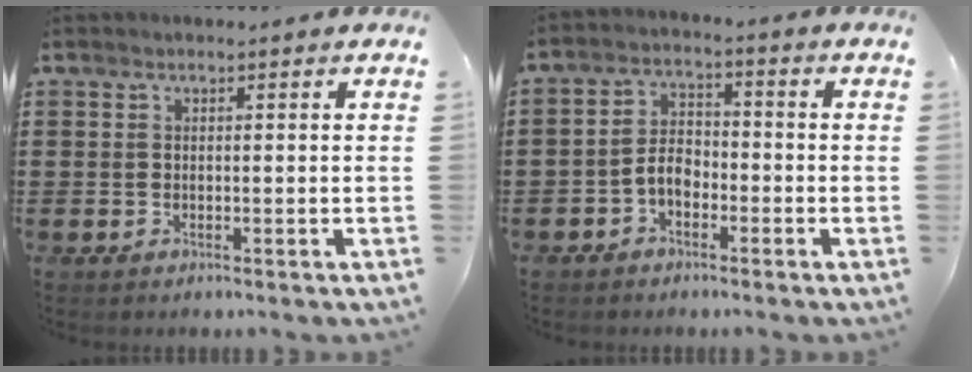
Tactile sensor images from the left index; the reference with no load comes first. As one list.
[{"total": 3.9, "force": [-2.0, 2.2, 2.6], "torque": [-0.062, 0.004, -0.045]}]